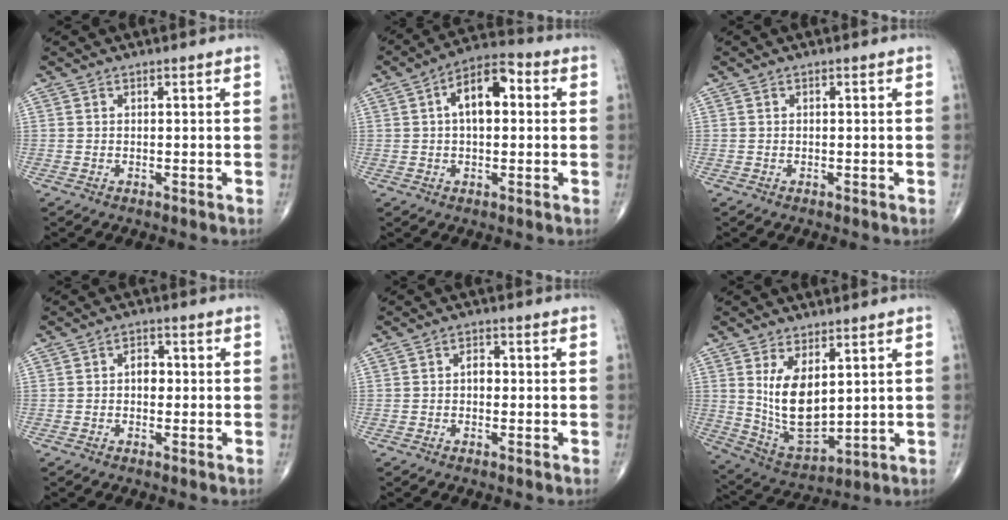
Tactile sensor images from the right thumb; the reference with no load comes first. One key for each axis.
{"total": 10.0, "fx": 1.6, "fy": 5.3, "fz": 8.4, "tx": -0.122, "ty": 0.026, "tz": 0.014}
{"total": 0.0}
{"total": 2.9, "fx": -0.2, "fy": 2.1, "fz": 2.0, "tx": -0.017, "ty": 0.010, "tz": -0.008}
{"total": 2.0, "fx": -0.2, "fy": 1.4, "fz": 1.4, "tx": -0.011, "ty": 0.007, "tz": -0.010}
{"total": 11.8, "fx": 3.0, "fy": 6.0, "fz": 9.6, "tx": -0.158, "ty": -0.028, "tz": 0.078}